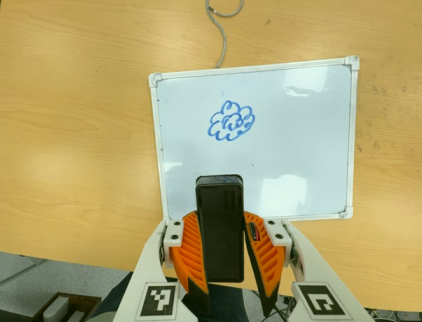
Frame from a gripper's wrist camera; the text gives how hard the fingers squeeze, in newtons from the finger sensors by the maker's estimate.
{"total": 9.3, "left": 8.0, "right": 10.6}